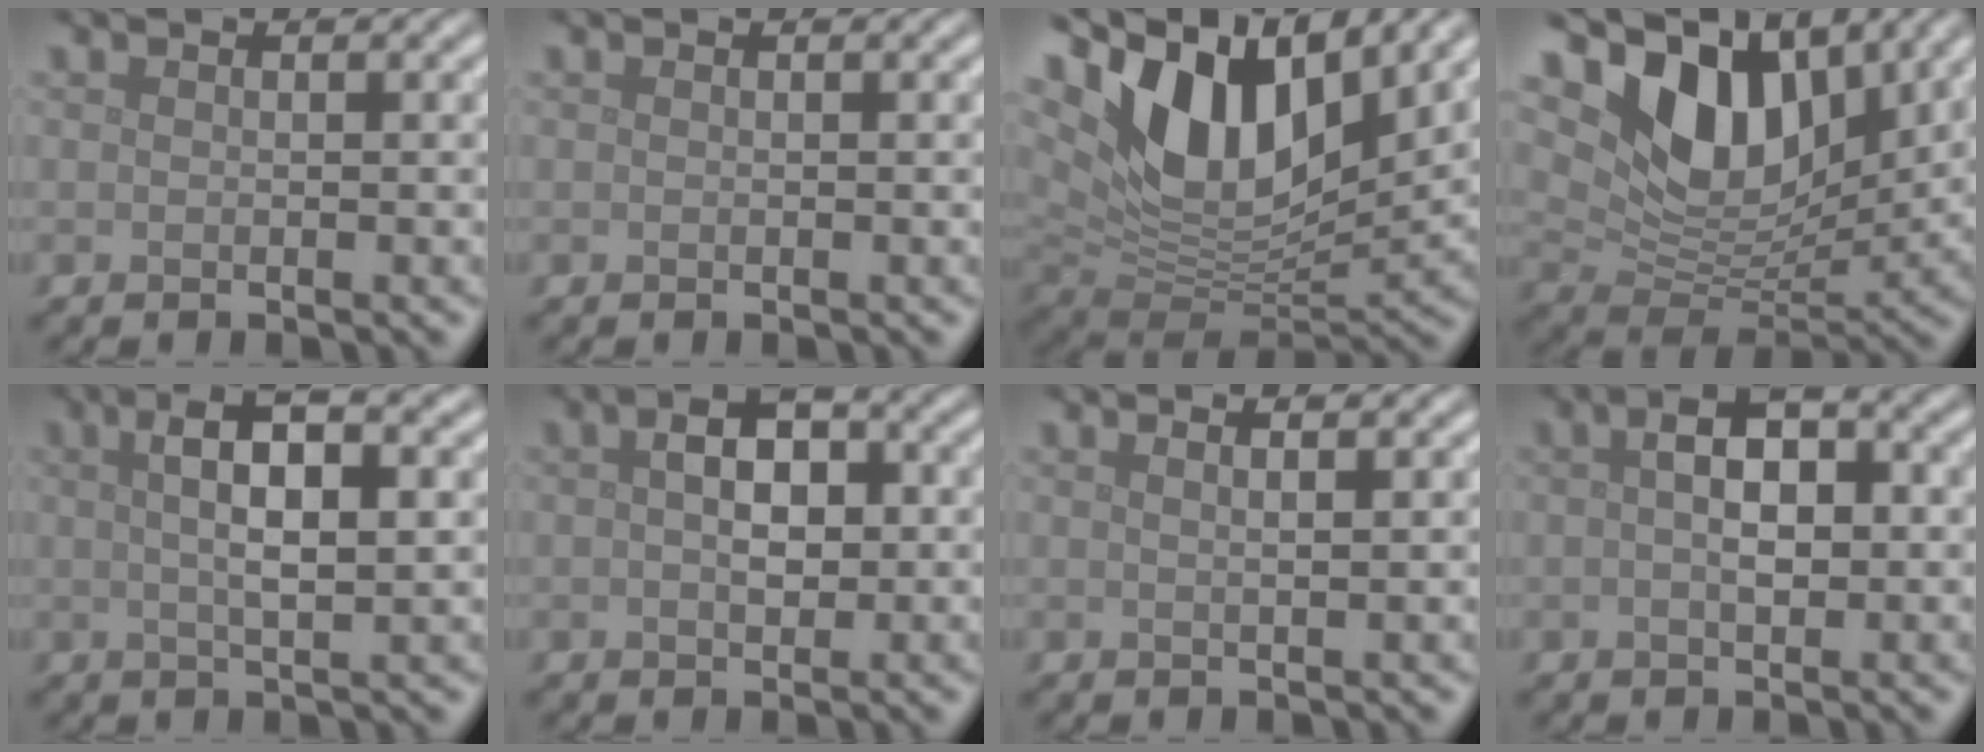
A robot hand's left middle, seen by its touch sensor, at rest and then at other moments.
{"total": 0.0}
{"total": 11.3, "force": [5.5, 5.7, 8.1], "torque": [-0.154, -0.002, 0.102]}
{"total": 9.8, "force": [4.8, 5.7, 6.4], "torque": [-0.116, -0.006, 0.083]}
{"total": 5.9, "force": [1.7, 1.6, 5.4], "torque": [-0.083, 0.009, 0.026]}
{"total": 3.9, "force": [0.5, 2.2, 3.2], "torque": [-0.056, 0.007, 0.004]}
{"total": 2.5, "force": [1.3, 1.1, 1.8], "torque": [-0.001, 0.008, -0.011]}
{"total": 4.4, "force": [0.5, 2.1, 3.9], "torque": [-0.068, 0.007, 0.005]}